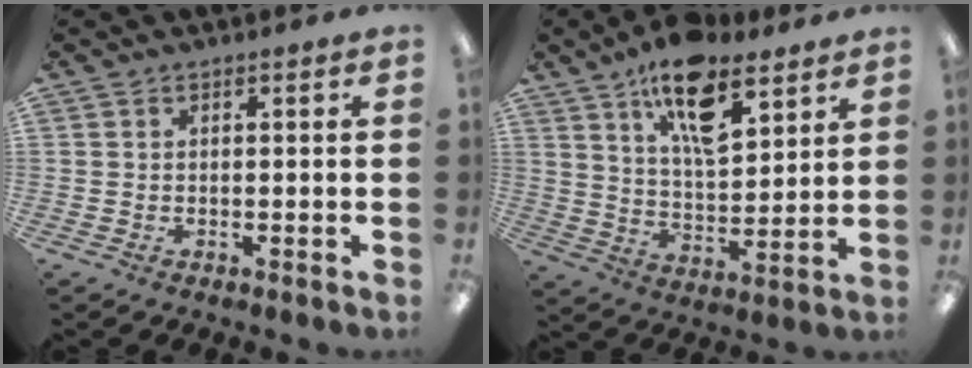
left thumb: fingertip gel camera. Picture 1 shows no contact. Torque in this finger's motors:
{"motor_torque": [0.31, 0.70, 1.71, -1.06, 0.42]}